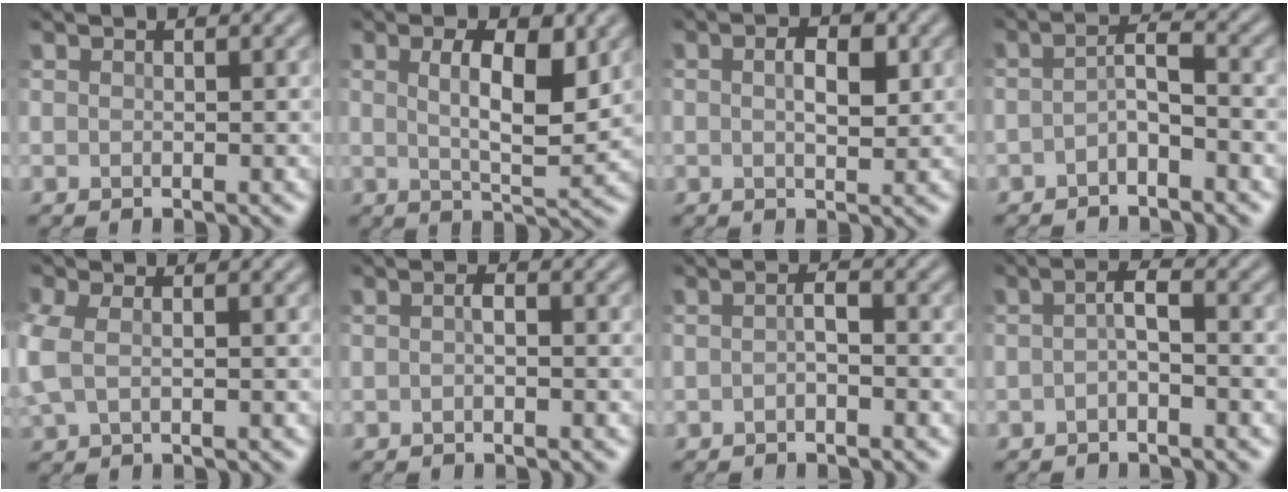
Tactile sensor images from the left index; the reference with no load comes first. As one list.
[{"total": 5.5, "force": [1.4, 1.8, 5.0], "torque": [-0.082, -0.005, 0.022]}, {"total": 3.4, "force": [0.5, 1.7, 2.9], "torque": [-0.044, -0.006, 0.008]}, {"total": 2.3, "force": [-1.4, 0.6, 1.7], "torque": [-0.035, 0.006, -0.034]}, {"total": 2.8, "force": [-0.2, 1.7, 2.3], "torque": [-0.073, 0.002, -0.010]}, {"total": 0.9, "force": [-0.5, 0.2, 0.7], "torque": [-0.017, 0.001, -0.012]}, {"total": 1.3, "force": [-0.8, 0.3, 1.0], "torque": [-0.022, 0.001, -0.019]}, {"total": 1.9, "force": [-0.9, 0.5, 1.6], "torque": [-0.034, 0.004, -0.022]}]